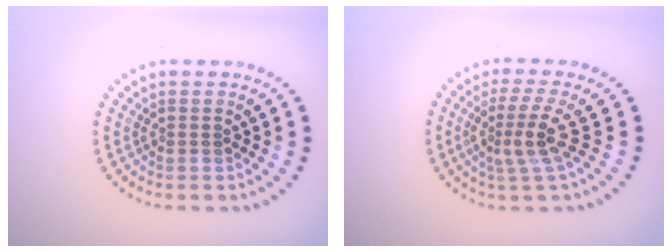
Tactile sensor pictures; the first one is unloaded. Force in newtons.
{"total": 3.2, "press": 2.3, "slide": 2.3}